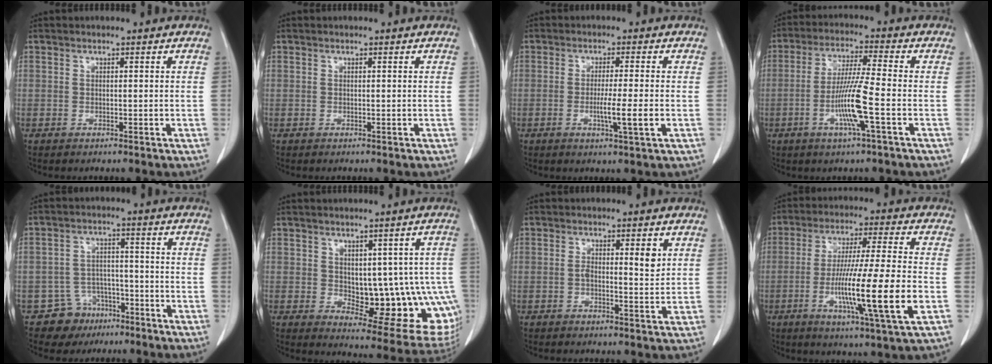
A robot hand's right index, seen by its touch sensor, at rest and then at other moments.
{"total": 0.0}
{"total": 5.0, "force": [-1.2, -0.5, 4.9], "torque": [-0.083, -0.011, -0.021]}
{"total": 9.0, "force": [-2.8, -0.6, 8.6], "torque": [-0.167, -0.009, -0.055]}
{"total": 6.4, "force": [-4.0, 4.9, 0.1], "torque": [0.008, 0.013, -0.060]}
{"total": 15.1, "force": [-1.2, 7.8, 12.8], "torque": [-0.119, 0.007, 0.006]}
{"total": 3.9, "force": [0.9, 1.0, 3.6], "torque": [-0.060, 0.001, 0.014]}
{"total": 15.6, "force": [-4.0, -0.5, 15.1], "torque": [-0.274, -0.020, -0.073]}